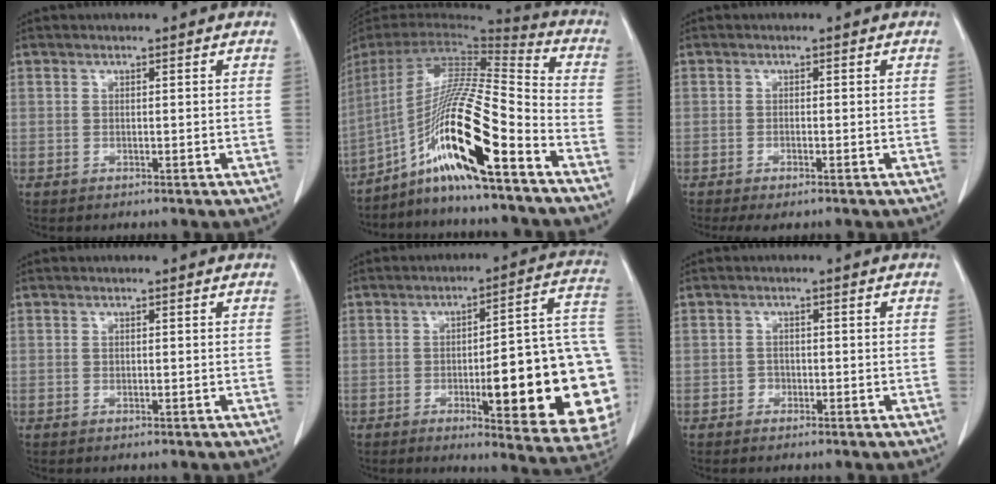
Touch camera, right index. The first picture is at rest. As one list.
[{"total": 19.0, "force": [-11.0, 0.2, 15.5], "torque": [-0.321, -0.006, -0.204]}, {"total": 2.5, "force": [-1.7, 0.6, 1.7], "torque": [-0.028, -0.007, -0.023]}, {"total": 0.0}, {"total": 23.4, "force": [-4.8, 3.7, 22.6], "torque": [-0.212, 0.015, -0.053]}, {"total": 1.1, "force": [-0.7, 0.8, 0.2], "torque": [0.001, 0.005, -0.015]}]